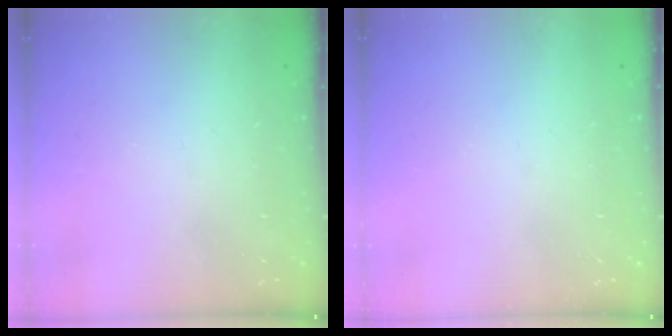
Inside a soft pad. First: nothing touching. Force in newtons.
{"total": 0.0}